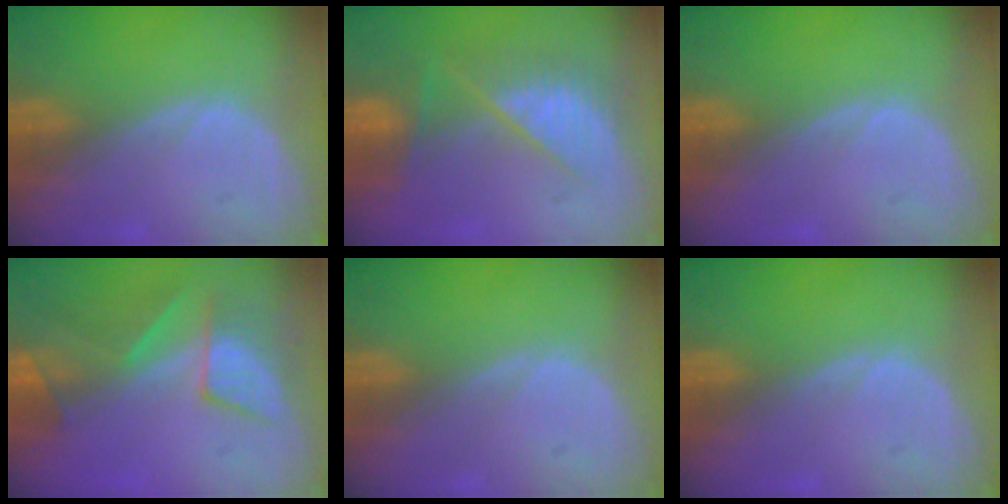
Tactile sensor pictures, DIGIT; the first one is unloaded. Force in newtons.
{"total": 7.3, "press": 7.3, "slide": 0.5}
{"total": 0.0}
{"total": 8.0, "press": 7.5, "slide": 2.8}
{"total": 0.0}
{"total": 0.0}